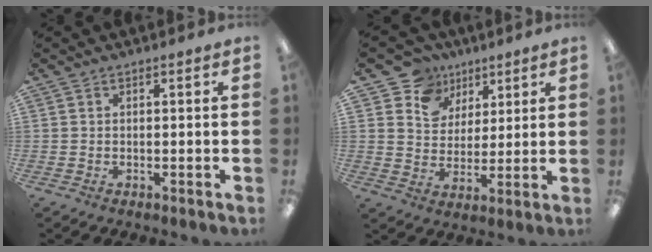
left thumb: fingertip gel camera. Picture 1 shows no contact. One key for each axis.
{"total": 10.1, "fx": 6.1, "fy": 8.0, "fz": 1.1, "tx": -0.036, "ty": -0.051, "tz": 0.116}